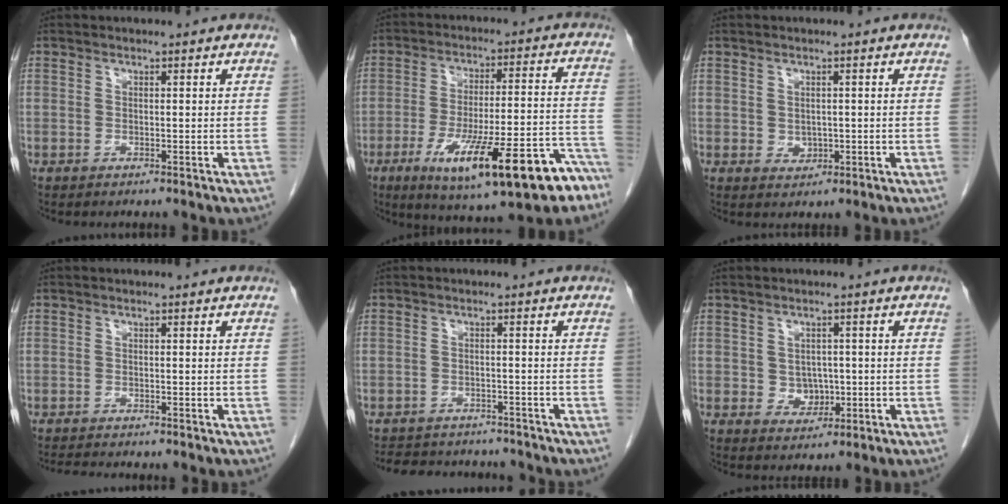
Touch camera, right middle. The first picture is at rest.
{"total": 19.9, "force": [-11.5, 3.9, 15.7], "torque": [-0.195, 0.007, -0.164]}
{"total": 1.7, "force": [0.0, 1.4, 1.0], "torque": [-0.017, -0.001, 0.007]}
{"total": 2.0, "force": [-1.9, -0.2, 0.5], "torque": [-0.011, -0.009, -0.034]}
{"total": 9.8, "force": [-9.0, 3.1, 2.3], "torque": [-0.038, 0.011, -0.115]}
{"total": 3.4, "force": [-0.2, 2.9, 1.8], "torque": [-0.020, 0.003, 0.006]}